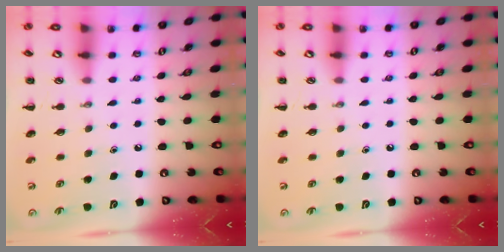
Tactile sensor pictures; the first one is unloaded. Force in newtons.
{"total": 0.0}